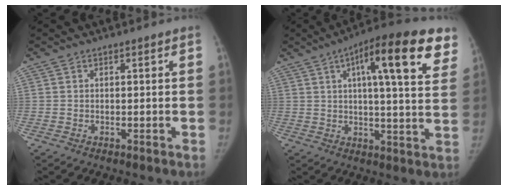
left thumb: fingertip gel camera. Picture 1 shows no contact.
{"total": 20.1, "force": [9.6, 5.4, 16.8], "torque": [-0.209, -0.009, 0.127]}